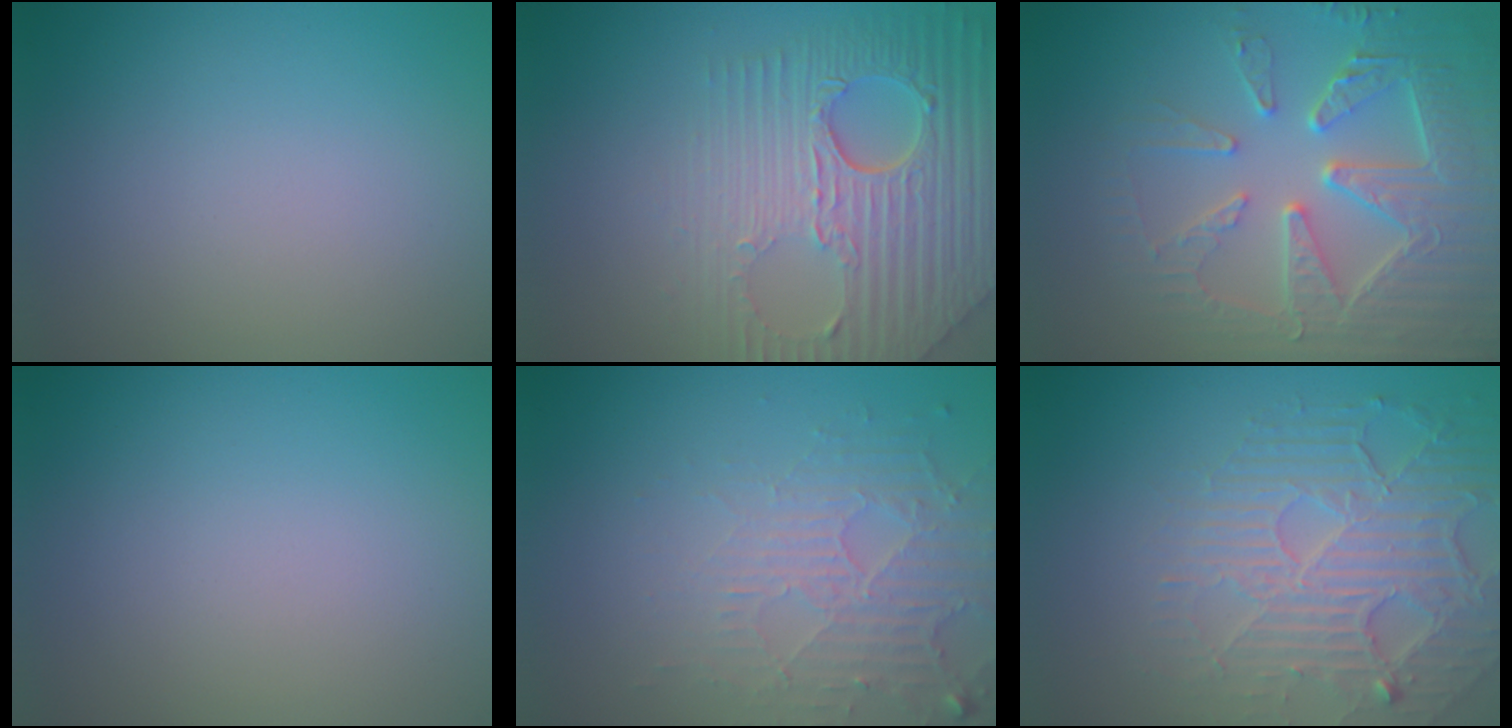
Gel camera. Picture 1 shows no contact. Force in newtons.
{"total": 9.1, "press": 6.1, "slide": 6.7}
{"total": 7.5, "press": 6.1, "slide": 4.3}
{"total": 0.0}
{"total": 5.2, "press": 3.3, "slide": 4.1}
{"total": 6.7, "press": 4.9, "slide": 4.5}